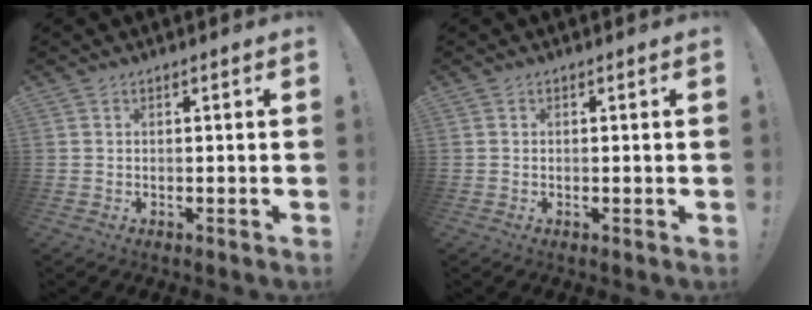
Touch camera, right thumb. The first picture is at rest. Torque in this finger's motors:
{"motor_torque": [-0.11, -0.23, 0.02, 0.04, 0.00]}